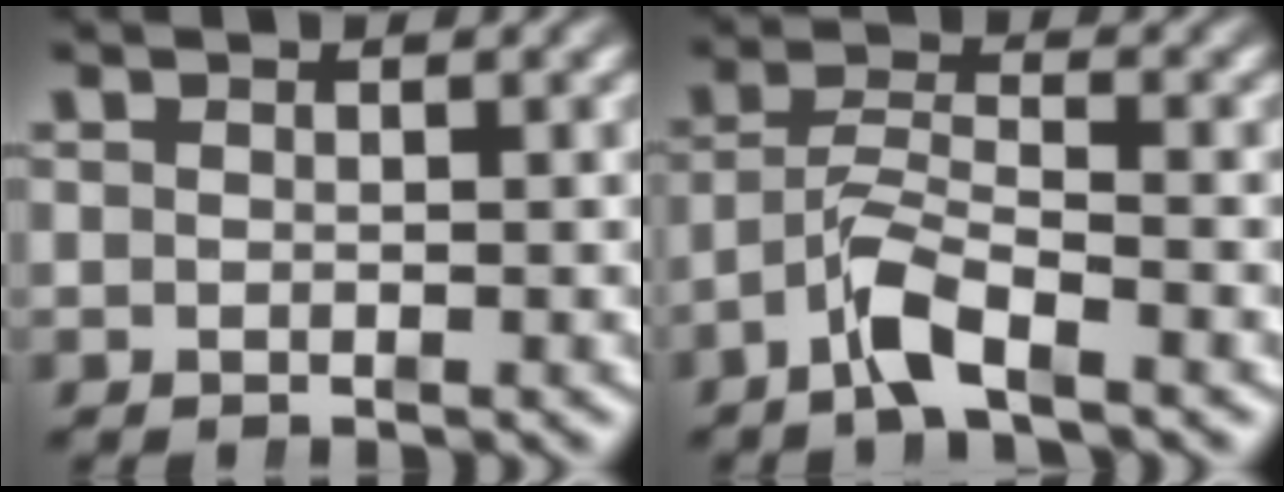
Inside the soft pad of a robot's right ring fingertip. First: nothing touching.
{"total": 3.8, "force": [-2.0, 1.4, 2.8], "torque": [-0.058, -0.013, -0.035]}